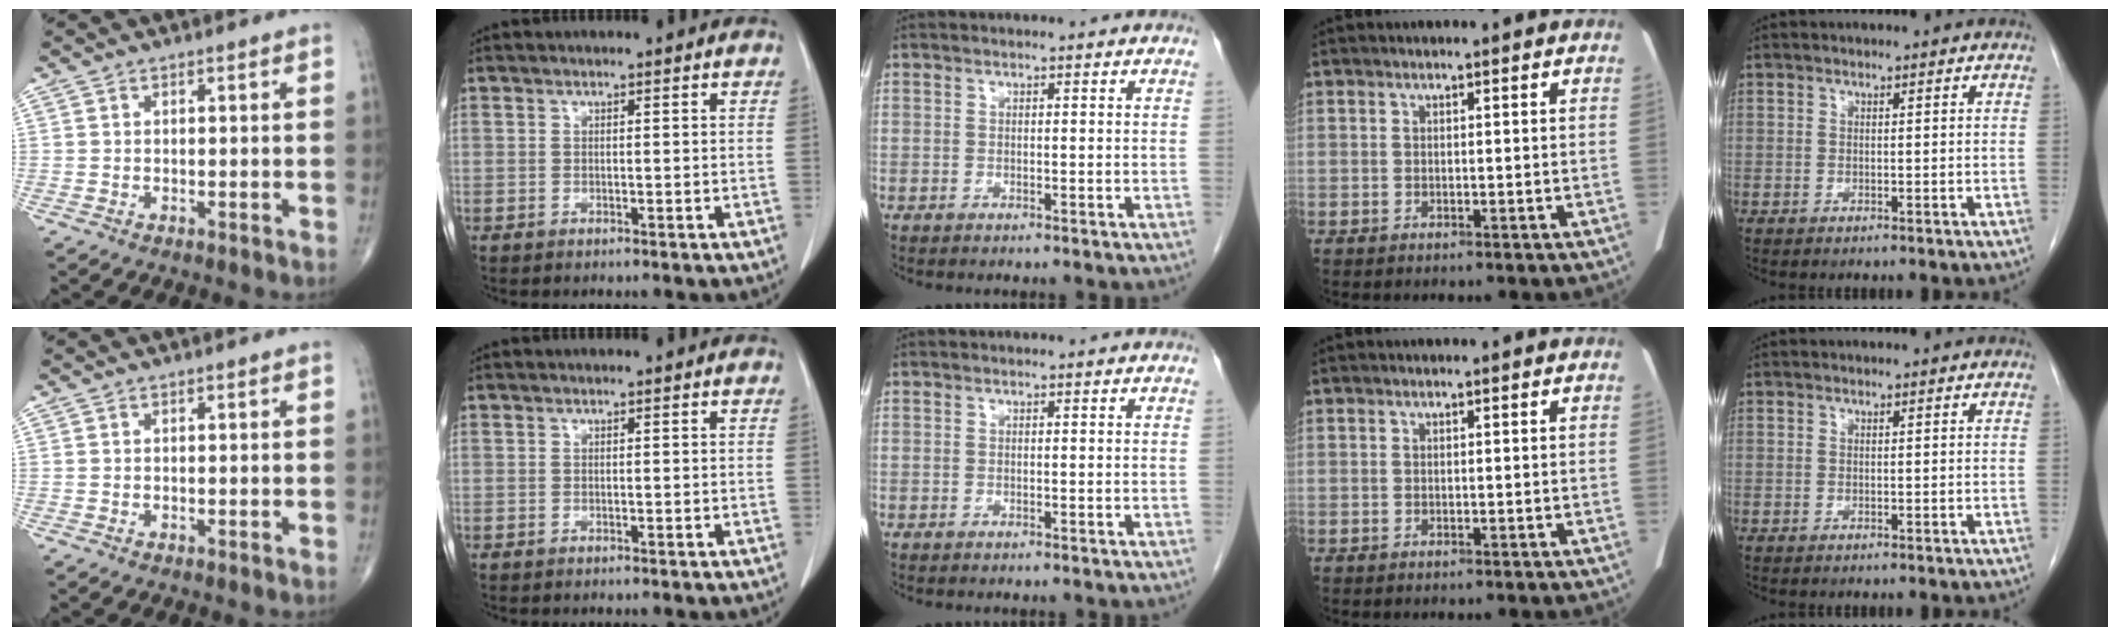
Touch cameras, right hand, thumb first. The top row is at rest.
{}